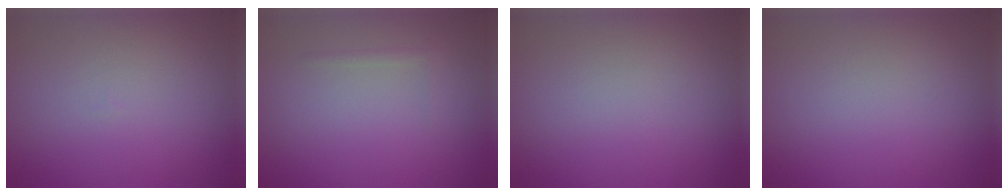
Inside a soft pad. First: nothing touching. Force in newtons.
{"total": 0.5, "press": 0.5, "slide": 0.0}
{"total": 0.0}
{"total": 0.0}